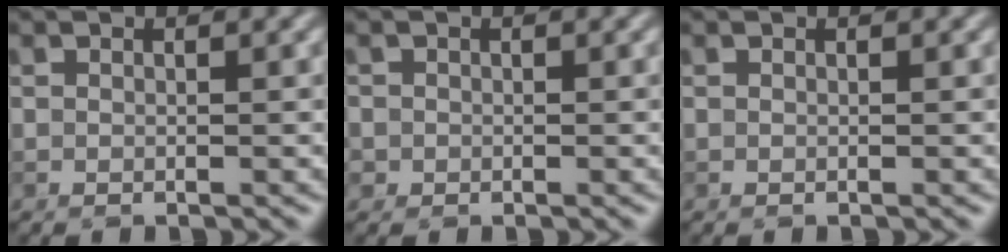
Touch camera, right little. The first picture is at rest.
{"total": 0.7, "force": [-0.1, 0.7, 0.0], "torque": [0.008, -0.003, -0.003]}
{"total": 0.0}